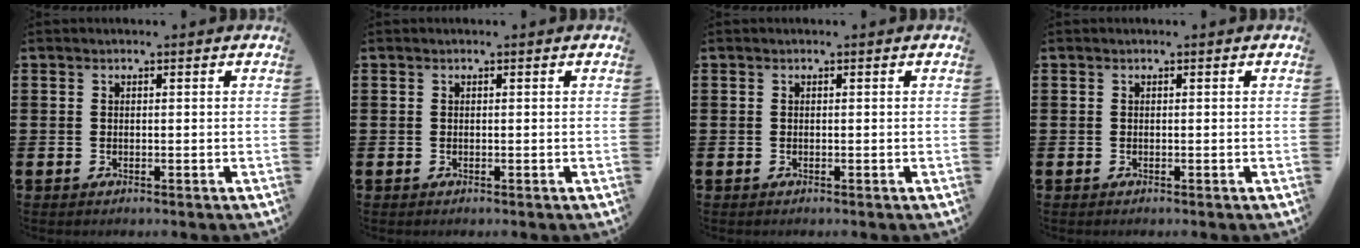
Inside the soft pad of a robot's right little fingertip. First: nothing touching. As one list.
[{"total": 0.0}, {"total": 0.0}, {"total": 0.0}]